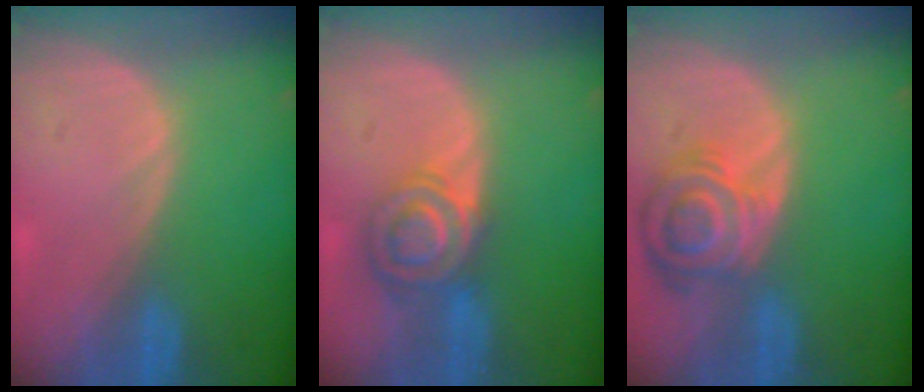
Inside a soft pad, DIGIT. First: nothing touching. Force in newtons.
{"total": 7.3, "press": 6.1, "slide": 4.0}
{"total": 8.2, "press": 7.3, "slide": 3.8}